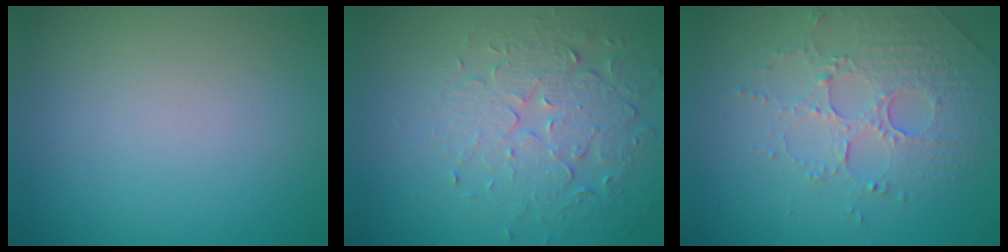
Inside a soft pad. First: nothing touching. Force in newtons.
{"total": 5.2, "press": 3.7, "slide": 3.7}
{"total": 5.0, "press": 3.4, "slide": 3.6}